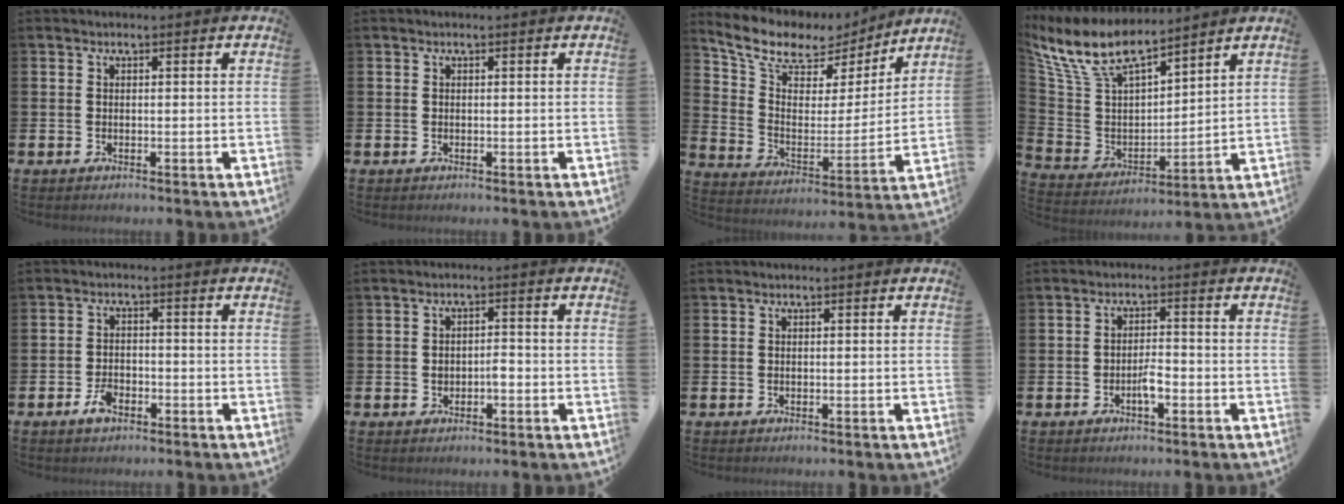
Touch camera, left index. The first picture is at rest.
{"total": 0.0}
{"total": 9.3, "force": [7.8, 4.2, 2.6], "torque": [-0.091, -0.054, 0.136]}
{"total": 10.3, "force": [8.9, 3.4, 4.0], "torque": [-0.125, -0.053, 0.158]}
{"total": 2.9, "force": [-1.6, 1.6, 1.8], "torque": [-0.039, 0.008, -0.030]}
{"total": 1.8, "force": [-0.7, 1.0, 1.3], "torque": [-0.010, -0.001, -0.018]}
{"total": 0.0}
{"total": 2.7, "force": [-1.3, 0.9, 2.1], "torque": [-0.033, 0.003, -0.026]}